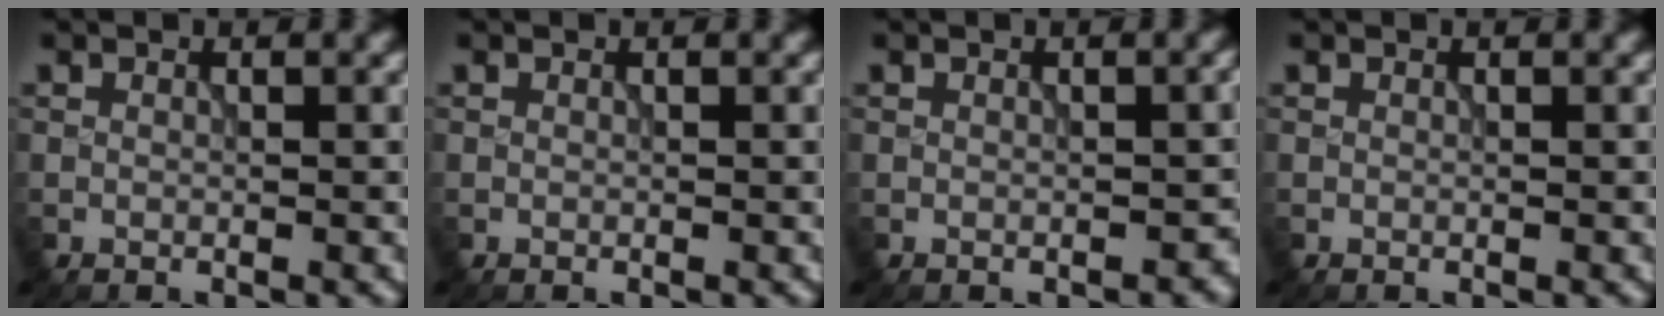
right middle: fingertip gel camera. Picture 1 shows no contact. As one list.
[{"total": 0.0}, {"total": 2.1, "force": [-0.5, 1.4, 1.6], "torque": [-0.014, -0.007, -0.006]}, {"total": 0.0}]